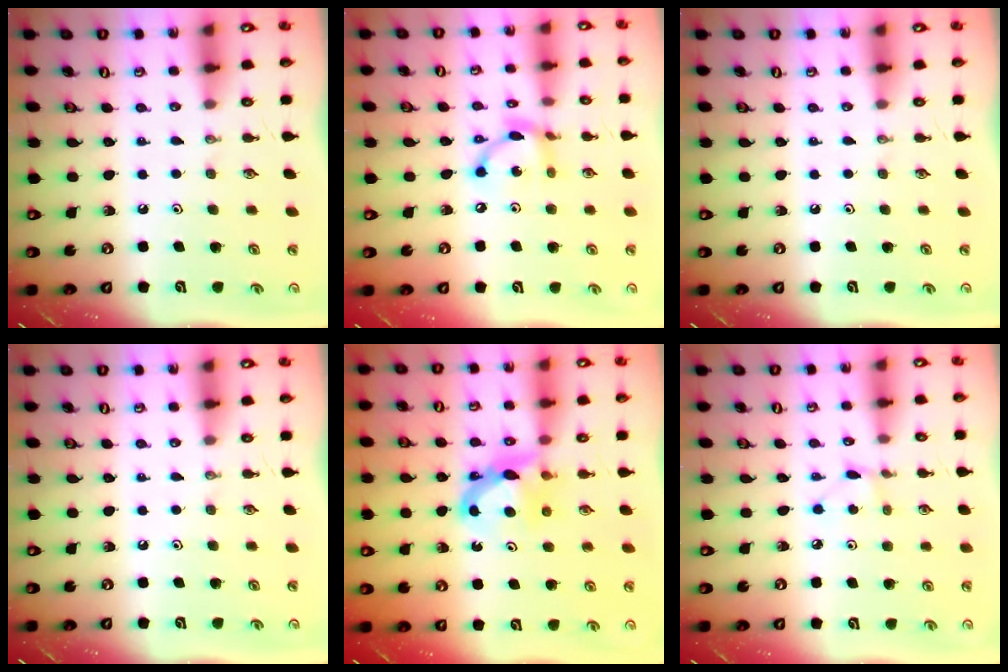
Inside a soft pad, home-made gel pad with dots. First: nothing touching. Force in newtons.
{"total": 9.6, "press": 9.6, "slide": 0.5}
{"total": 0.0}
{"total": 0.0}
{"total": 8.0, "press": 8.0, "slide": 0.2}
{"total": 2.7, "press": 2.7, "slide": 0.3}